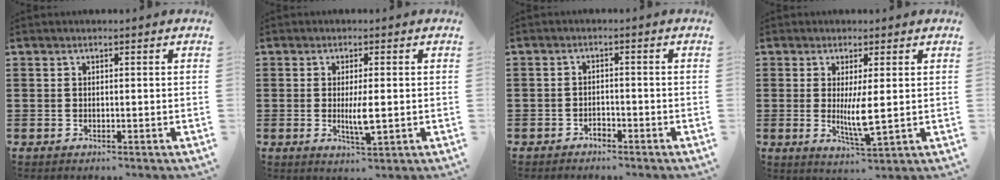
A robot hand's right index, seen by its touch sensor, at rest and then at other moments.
{"total": 4.0, "force": [-0.3, 0.7, 3.9], "torque": [-0.075, -0.007, -0.008]}
{"total": 1.6, "force": [-1.5, 0.5, 0.0], "torque": [-0.006, 0.004, -0.033]}
{"total": 5.2, "force": [0.1, 0.8, 5.1], "torque": [-0.093, -0.011, -0.004]}